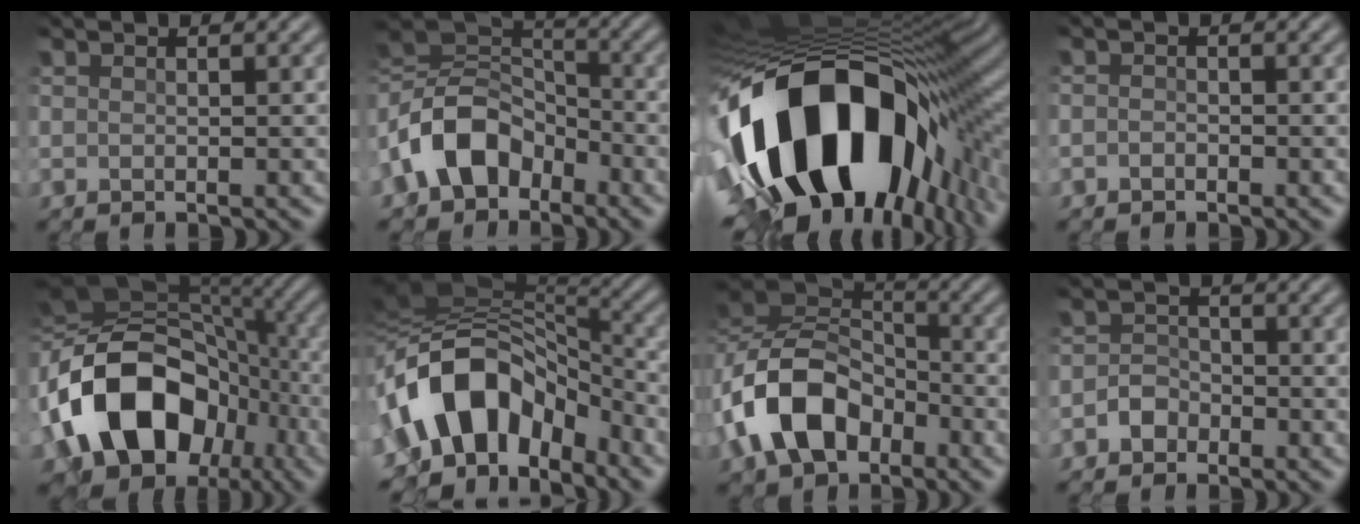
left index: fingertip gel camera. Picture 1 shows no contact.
{"total": 9.1, "force": [-4.3, 6.2, 5.1], "torque": [-0.098, 0.010, -0.096]}
{"total": 18.3, "force": [-5.9, 10.7, 13.7], "torque": [-0.242, -0.055, -0.061]}
{"total": 0.6, "force": [-0.5, 0.2, 0.1], "torque": [-0.001, 0.004, -0.011]}
{"total": 16.7, "force": [-4.4, 12.1, 10.5], "torque": [-0.212, 0.000, -0.077]}
{"total": 11.4, "force": [-4.0, 7.0, 8.1], "torque": [-0.142, 0.023, -0.078]}
{"total": 9.3, "force": [-3.8, 6.2, 5.8], "torque": [-0.116, 0.011, -0.080]}
{"total": 1.7, "force": [-1.2, 1.1, 0.4], "torque": [-0.006, 0.011, -0.022]}